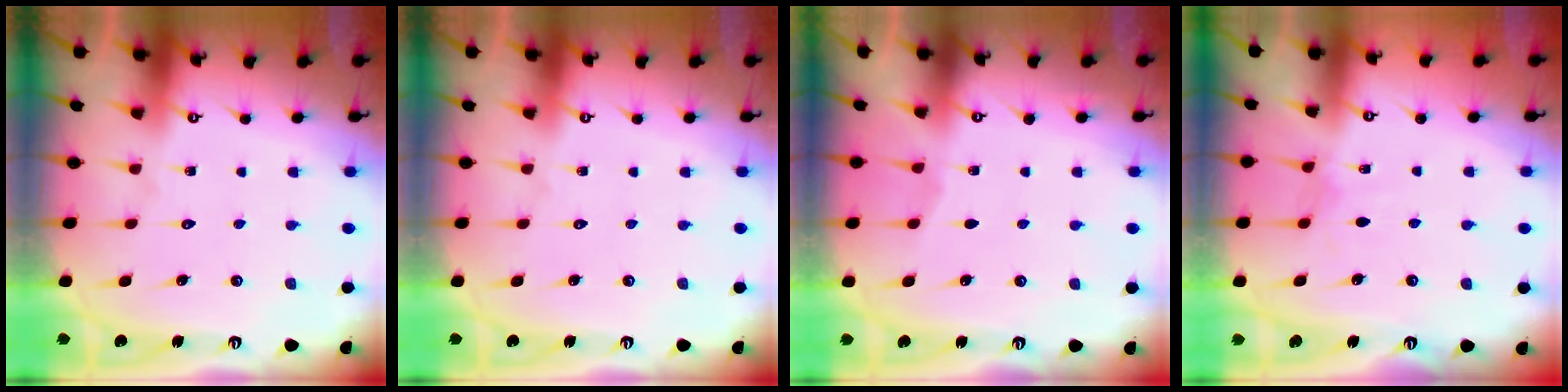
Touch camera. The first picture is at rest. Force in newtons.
{"total": 0.0}
{"total": 1.4, "press": 1.4, "slide": 0.3}
{"total": 3.2, "press": 3.2, "slide": 0.5}